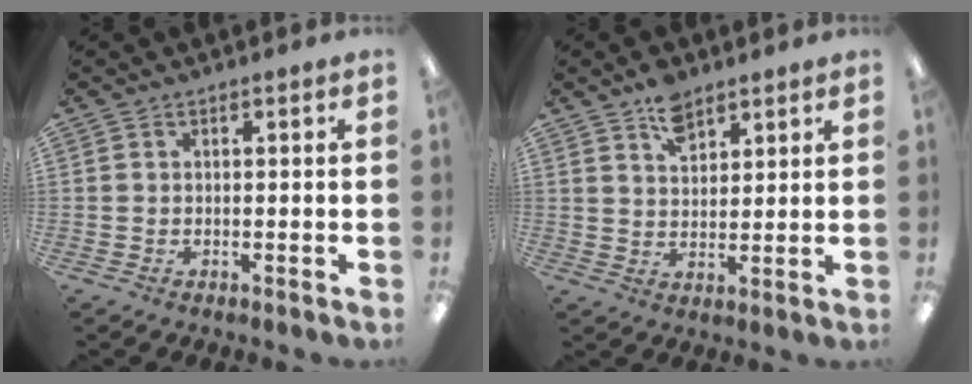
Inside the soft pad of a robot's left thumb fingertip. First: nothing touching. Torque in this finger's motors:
{"motor_torque": [1.03, 0.30, 1.24, -0.75, 0.01]}